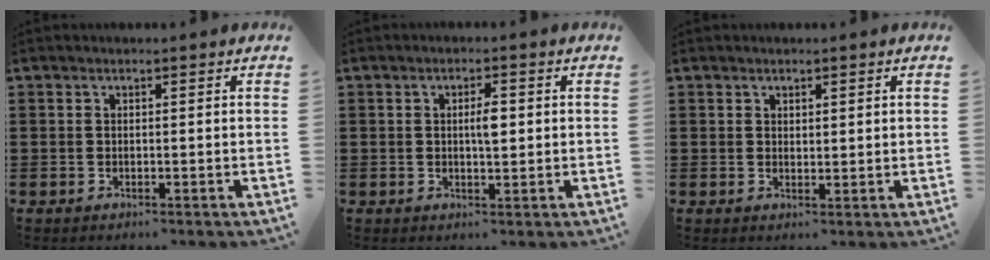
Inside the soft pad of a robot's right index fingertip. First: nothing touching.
{"total": 3.1, "force": [0.3, 0.9, 2.9], "torque": [-0.049, 0.000, 0.001]}
{"total": 1.0, "force": [0.9, 0.4, 0.2], "torque": [-0.005, 0.002, 0.016]}